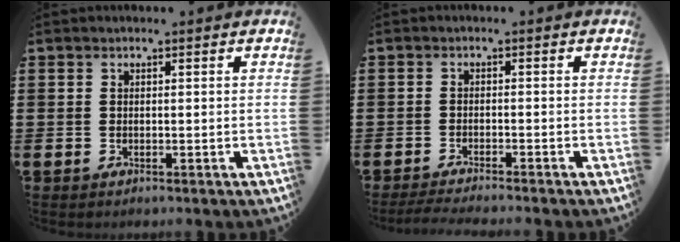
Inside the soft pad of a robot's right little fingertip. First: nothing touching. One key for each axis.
{"total": 1.7, "fx": -1.5, "fy": -0.1, "fz": 0.7, "tx": -0.010, "ty": 0.003, "tz": -0.030}